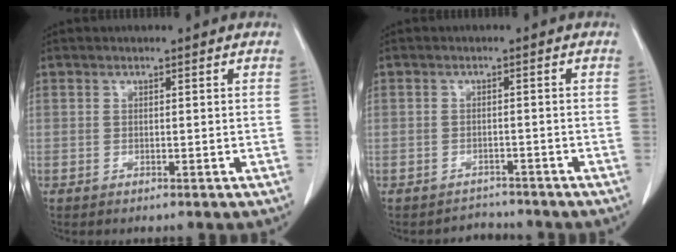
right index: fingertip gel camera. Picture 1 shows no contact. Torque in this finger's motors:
{"motor_torque": [-1.55, 0.33, -0.49, -0.21]}